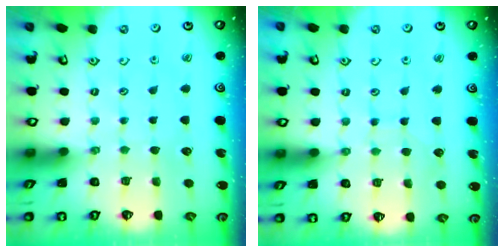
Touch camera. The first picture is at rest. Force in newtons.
{"total": 3.8, "press": 3.7, "slide": 0.4}